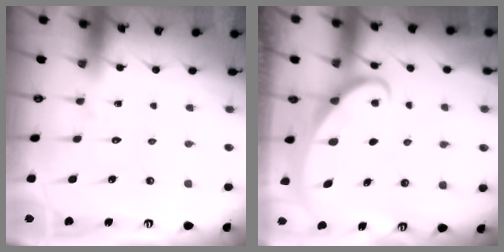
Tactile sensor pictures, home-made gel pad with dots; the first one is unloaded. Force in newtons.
{"total": 2.1, "press": 2.1, "slide": 0.0}